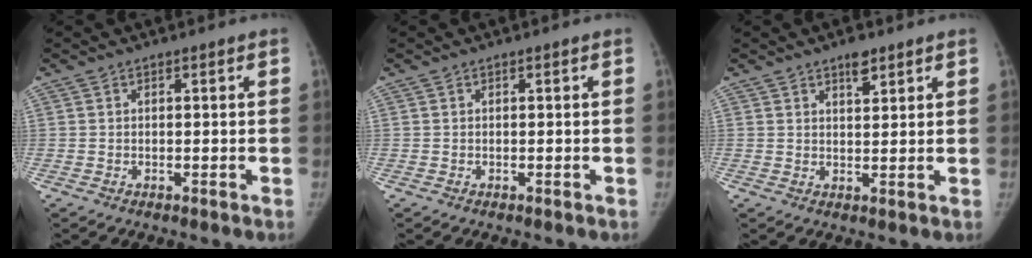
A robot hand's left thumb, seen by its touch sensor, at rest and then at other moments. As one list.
[{"total": 0.0}, {"total": 3.3, "force": [2.4, 1.4, 1.9], "torque": [-0.012, -0.015, 0.036]}]